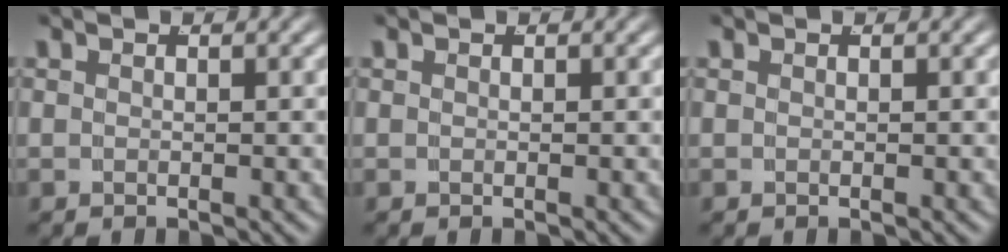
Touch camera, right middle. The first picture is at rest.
{"total": 0.0}
{"total": 0.0}